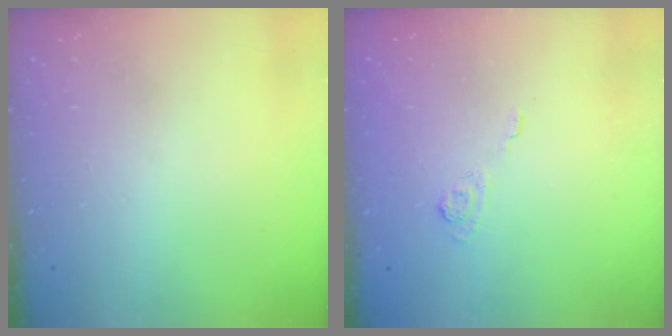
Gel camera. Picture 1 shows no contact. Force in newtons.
{"total": 2.4, "press": 1.9, "slide": 1.4}